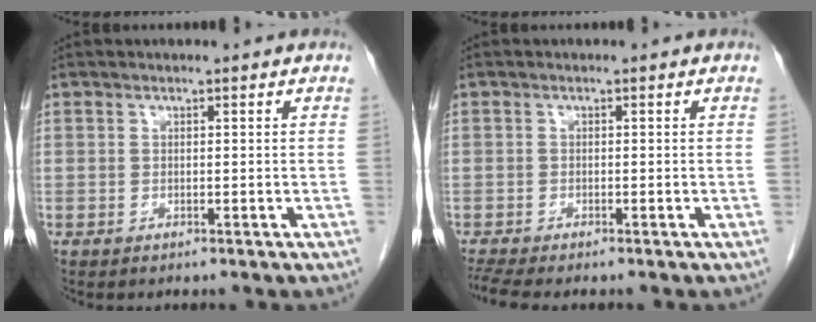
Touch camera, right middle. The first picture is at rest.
{"total": 3.3, "force": [-2.9, -0.1, 1.5], "torque": [-0.031, -0.012, -0.053]}